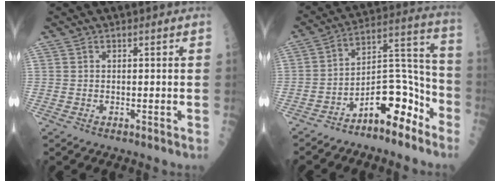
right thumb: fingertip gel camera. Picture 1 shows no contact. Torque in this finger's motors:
{"motor_torque": [1.79, 0.90, 0.83, -1.12, 0.10]}